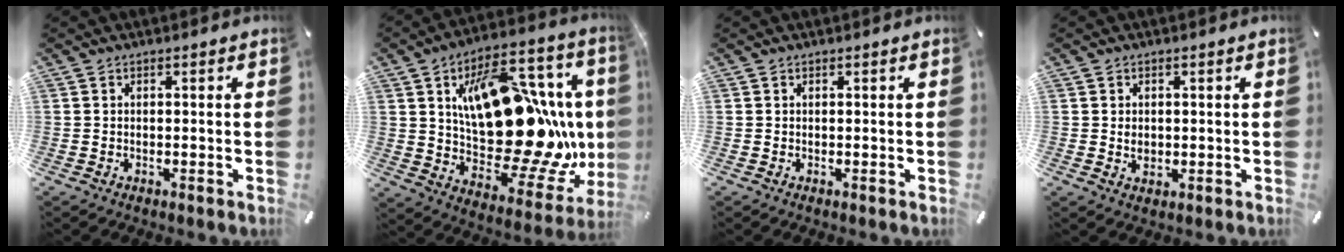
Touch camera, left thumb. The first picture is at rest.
{"total": 26.6, "force": [3.3, 15.6, 21.3], "torque": [-0.308, -0.039, 0.070]}
{"total": 0.0}
{"total": 2.2, "force": [0.0, 1.8, 1.2], "torque": [-0.018, 0.001, -0.002]}